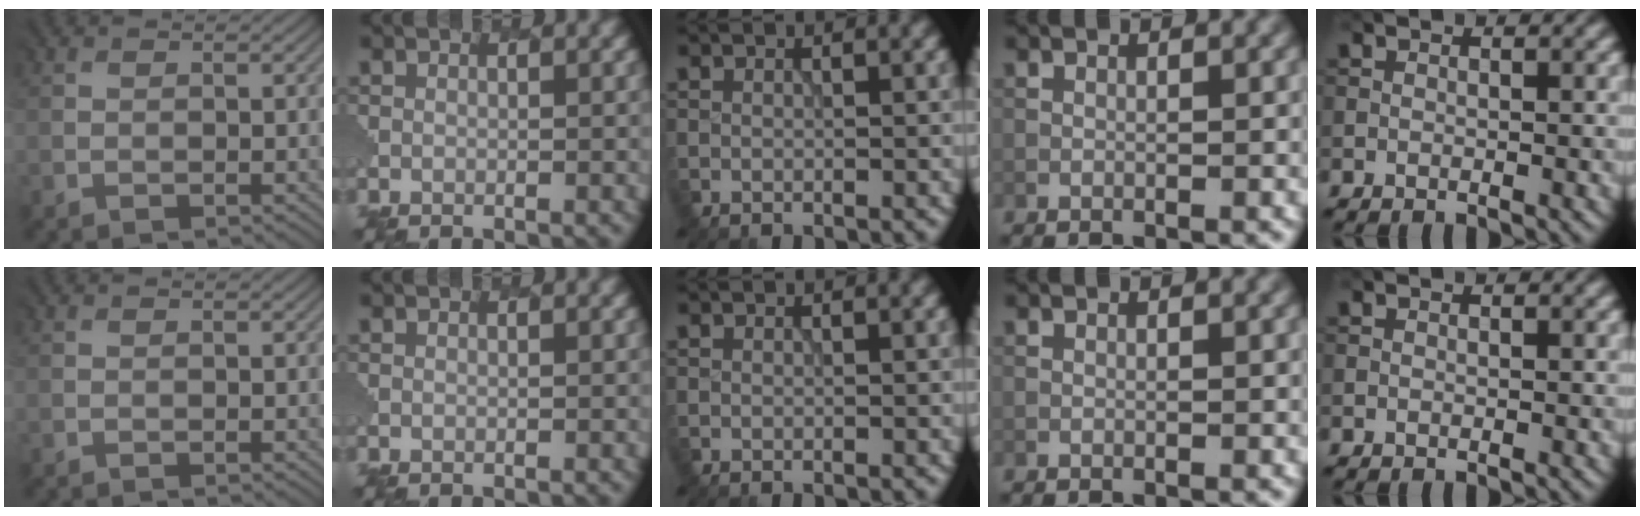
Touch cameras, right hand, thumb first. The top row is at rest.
{}